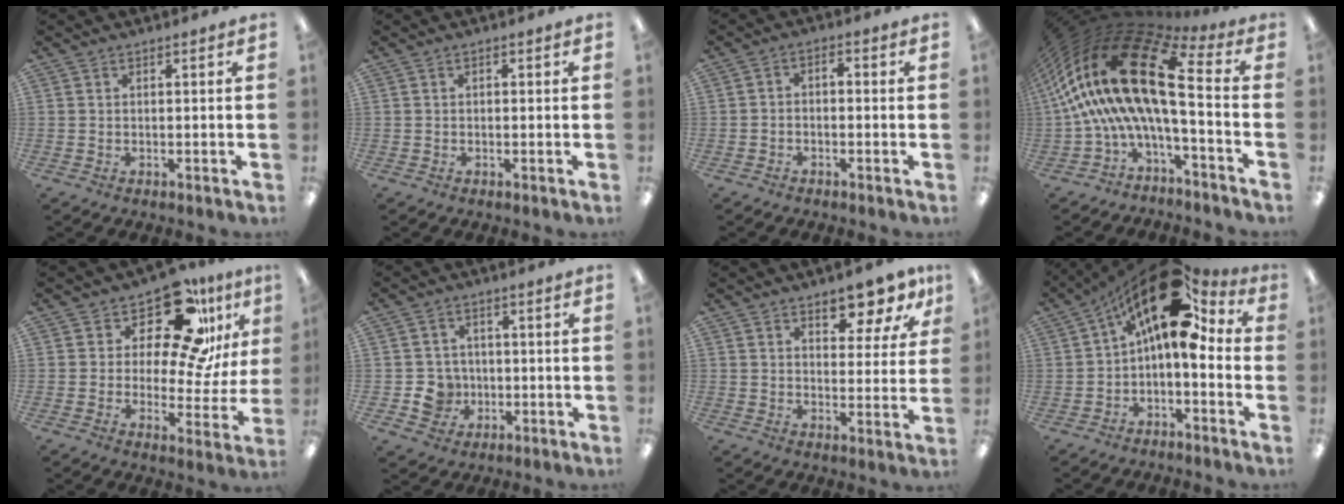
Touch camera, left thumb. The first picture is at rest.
{"total": 0.7, "force": [-0.3, 0.4, 0.5], "torque": [-0.008, 0.002, -0.007]}
{"total": 2.4, "force": [-1.7, 1.0, 1.5], "torque": [-0.024, 0.013, -0.032]}
{"total": 22.6, "force": [2.6, 8.6, 20.7], "torque": [-0.423, -0.025, 0.042]}
{"total": 16.6, "force": [11.2, 6.4, 10.4], "torque": [-0.159, -0.085, 0.185]}
{"total": 6.8, "force": [-1.3, 6.4, 1.6], "torque": [-0.042, 0.014, -0.018]}
{"total": 8.7, "force": [6.6, 3.4, 4.6], "torque": [-0.044, -0.044, 0.111]}
{"total": 16.9, "force": [6.9, 7.0, 13.7], "torque": [-0.222, -0.041, 0.114]}